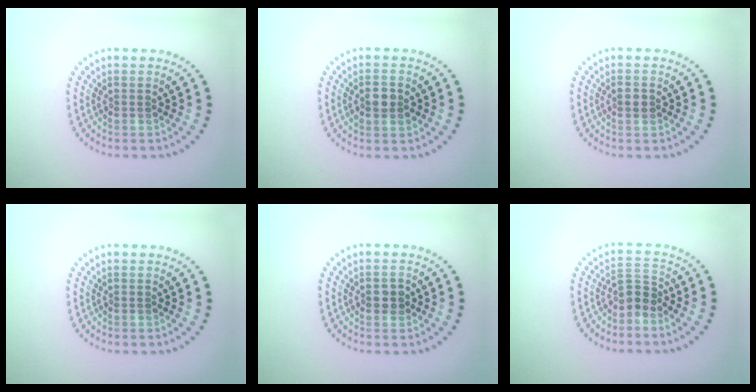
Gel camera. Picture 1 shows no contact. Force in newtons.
{"total": 2.3, "press": 2.3, "slide": 0.3}
{"total": 1.0, "press": 1.0, "slide": 0.1}
{"total": 0.0}
{"total": 1.5, "press": 1.5, "slide": 0.1}
{"total": 2.3, "press": 1.6, "slide": 1.6}